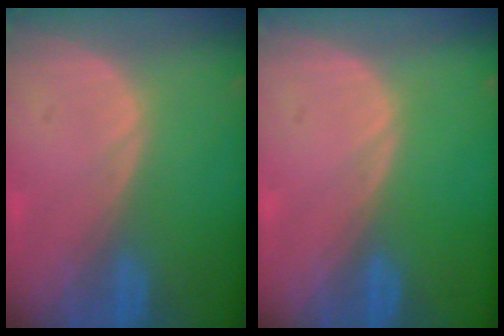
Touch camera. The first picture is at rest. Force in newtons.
{"total": 0.0}